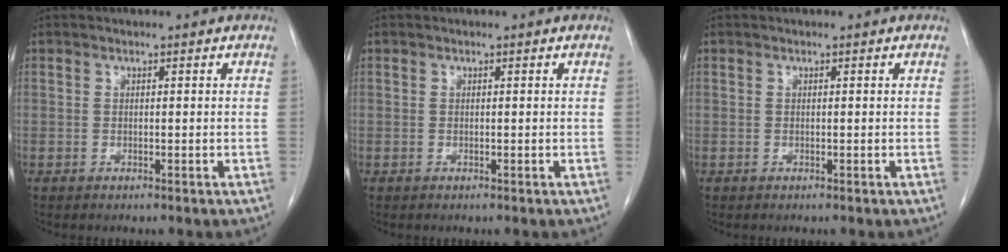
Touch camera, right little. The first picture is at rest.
{"total": 0.0}
{"total": 0.0}